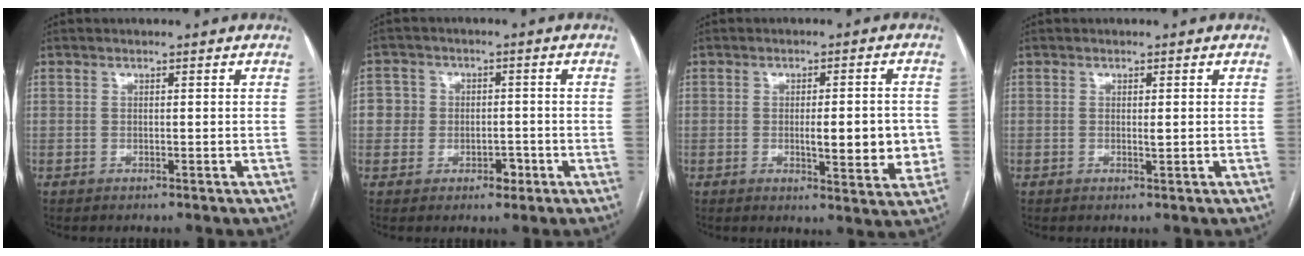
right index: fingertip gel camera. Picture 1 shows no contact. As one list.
[{"total": 5.1, "force": [-1.1, 4.6, 1.8], "torque": [-0.010, 0.016, -0.014]}, {"total": 8.4, "force": [-0.8, 2.1, 8.0], "torque": [-0.104, -0.005, -0.005]}, {"total": 0.7, "force": [0.1, 0.1, 0.7], "torque": [-0.013, -0.003, 0.002]}]